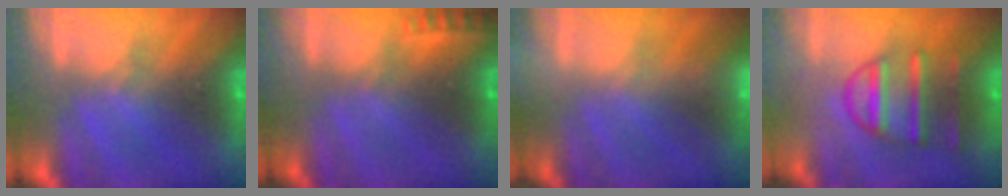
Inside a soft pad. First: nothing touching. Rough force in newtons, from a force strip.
{"total": 2.3}
{"total": 2.2}
{"total": 5.7}